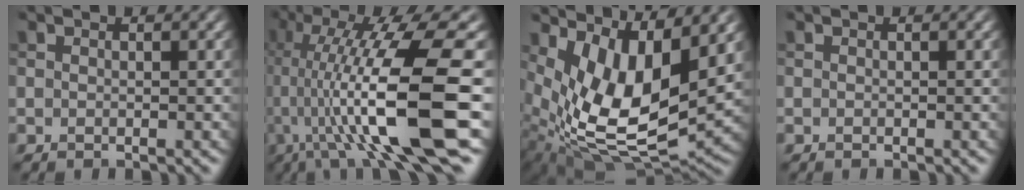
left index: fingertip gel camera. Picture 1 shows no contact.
{"total": 14.0, "force": [-2.3, 2.5, 13.6], "torque": [-0.225, 0.013, -0.031]}
{"total": 10.5, "force": [2.7, 5.0, 8.8], "torque": [-0.174, -0.024, 0.058]}
{"total": 0.0}